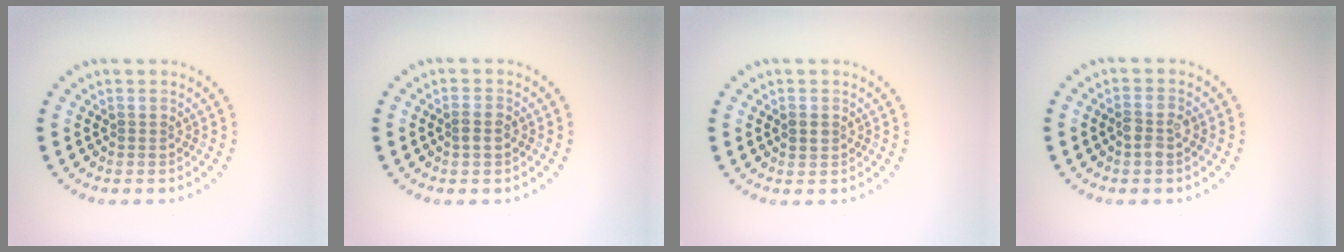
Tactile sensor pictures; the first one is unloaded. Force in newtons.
{"total": 1.4, "press": 1.4, "slide": 0.3}
{"total": 1.1, "press": 1.1, "slide": 0.2}
{"total": 1.8, "press": 1.8, "slide": 0.3}